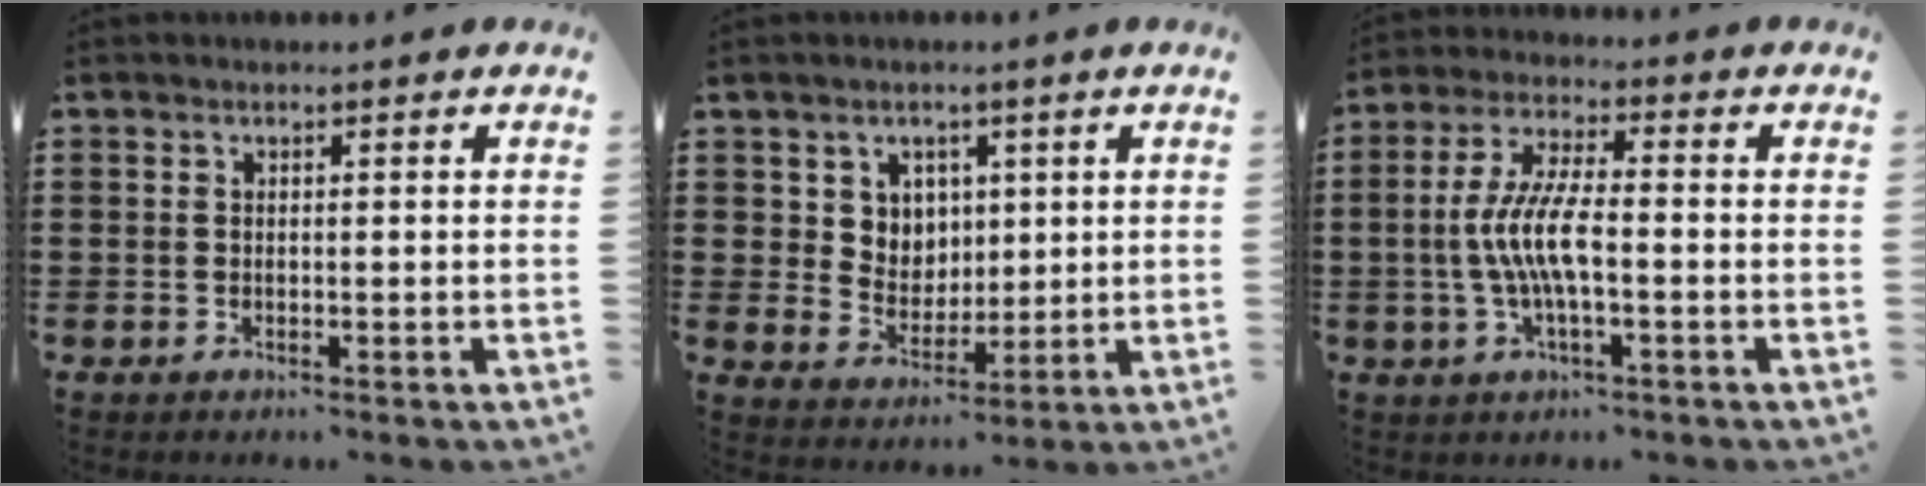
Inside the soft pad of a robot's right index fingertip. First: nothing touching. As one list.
[{"total": 5.0, "force": [2.4, 4.4, 0.4], "torque": [-0.027, 0.002, 0.042]}, {"total": 7.8, "force": [-1.5, 1.9, 7.5], "torque": [-0.163, -0.011, -0.035]}]